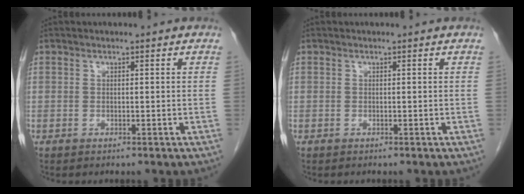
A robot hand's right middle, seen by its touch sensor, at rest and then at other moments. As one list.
[{"total": 0.0}]